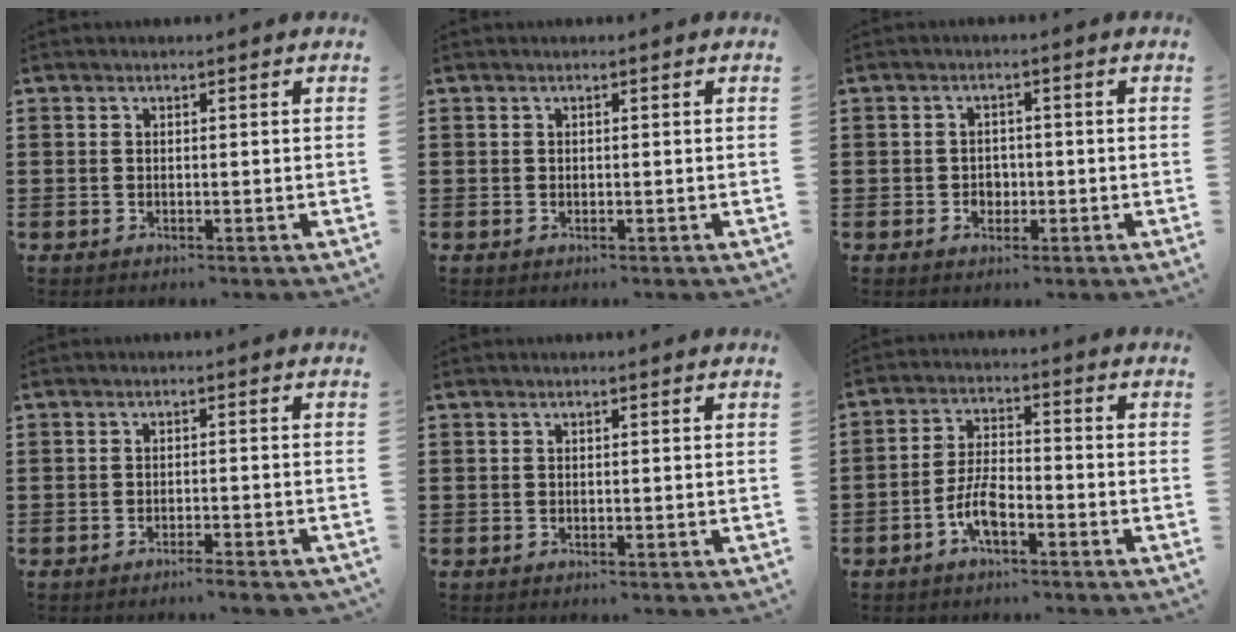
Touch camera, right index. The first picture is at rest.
{"total": 0.0}
{"total": 2.0, "force": [-0.5, 1.8, 0.8], "torque": [-0.018, 0.007, -0.012]}
{"total": 2.0, "force": [-1.8, -0.2, 1.0], "torque": [-0.016, 0.000, -0.034]}
{"total": 0.0}
{"total": 5.8, "force": [-3.1, 2.3, 4.4], "torque": [-0.105, 0.002, -0.065]}